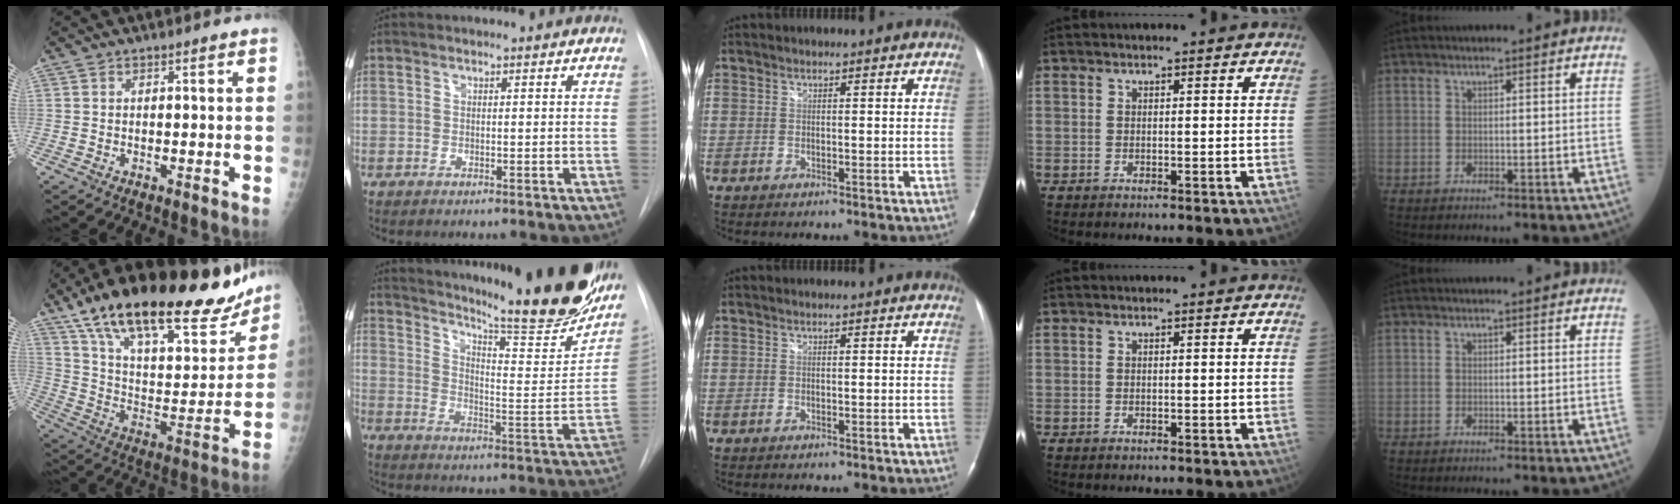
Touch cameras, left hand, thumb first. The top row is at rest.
{"thumb": {"total": 34.7, "force": [23.6, 12.7, 22.0], "torque": [-0.316, -0.034, 0.367]}, "index": {"total": 28.8, "force": [24.0, 2.9, 15.7], "torque": [-0.246, -0.086, 0.315]}}